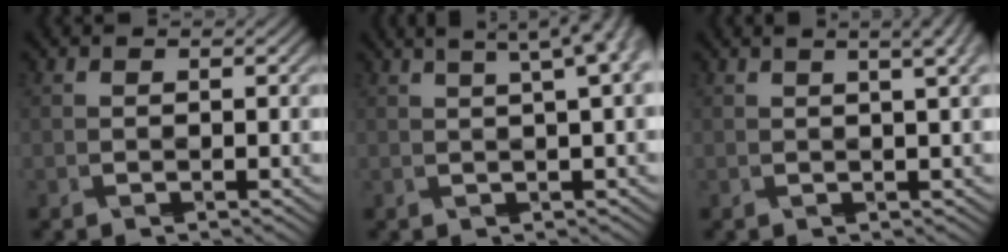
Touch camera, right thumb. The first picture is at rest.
{"total": 6.9, "force": [2.9, 1.3, 6.2], "torque": [-0.085, 0.021, 0.040]}
{"total": 3.6, "force": [1.6, 0.7, 3.2], "torque": [-0.045, 0.012, 0.024]}